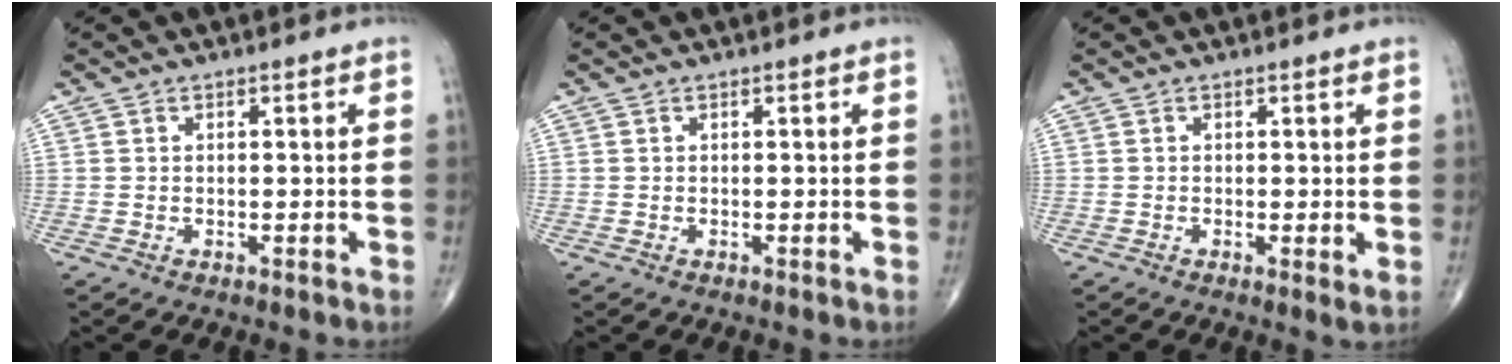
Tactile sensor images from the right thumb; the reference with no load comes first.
{"total": 0.0}
{"total": 1.6, "force": [0.0, 0.3, 1.5], "torque": [-0.028, -0.007, -0.005]}